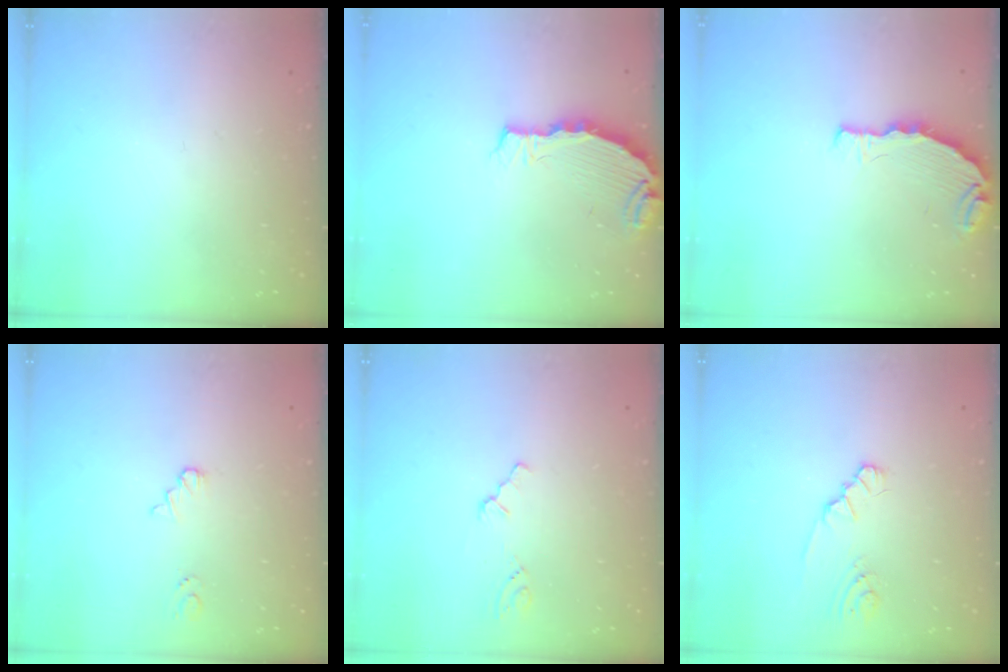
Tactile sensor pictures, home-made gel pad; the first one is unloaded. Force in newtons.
{"total": 4.5, "press": 4.5, "slide": 0.4}
{"total": 4.9, "press": 4.9, "slide": 0.8}
{"total": 1.4, "press": 1.4, "slide": 0.2}
{"total": 0.0}
{"total": 1.9, "press": 1.9, "slide": 0.2}